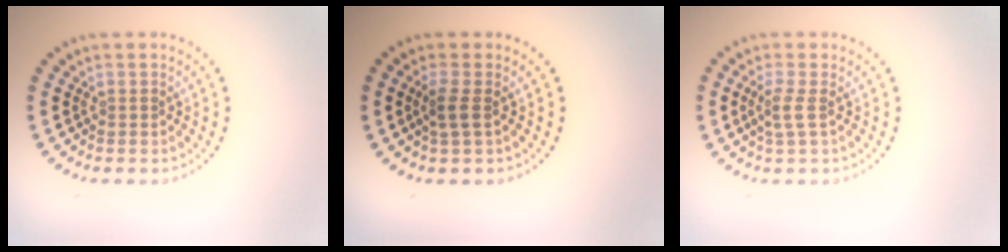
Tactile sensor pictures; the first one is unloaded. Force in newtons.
{"total": 1.5, "press": 1.3, "slide": 0.8}
{"total": 1.6, "press": 1.4, "slide": 0.9}